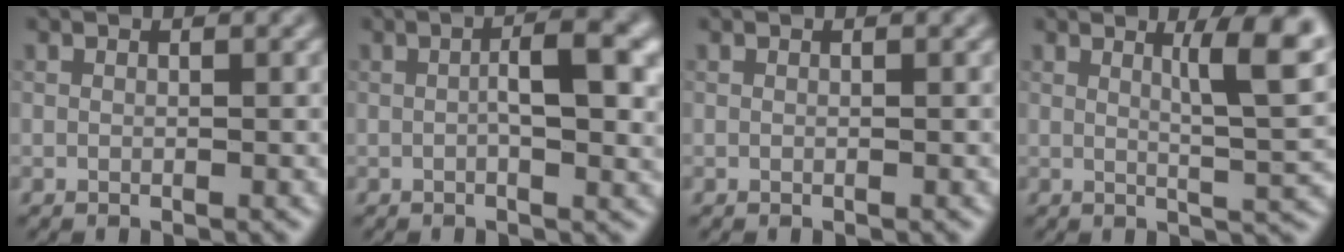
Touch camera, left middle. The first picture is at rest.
{"total": 4.9, "force": [0.2, 1.3, 4.7], "torque": [-0.077, 0.004, 0.000]}
{"total": 0.0}
{"total": 5.9, "force": [2.2, 1.1, 5.4], "torque": [-0.067, -0.002, 0.034]}